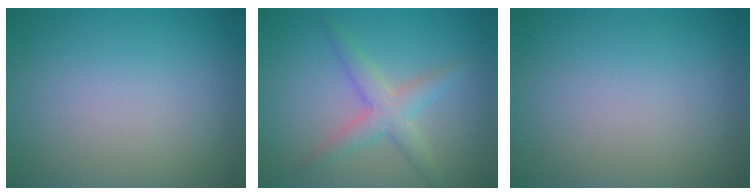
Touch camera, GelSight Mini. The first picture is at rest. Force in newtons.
{"total": 3.0, "press": 3.0, "slide": 0.2}
{"total": 0.0}